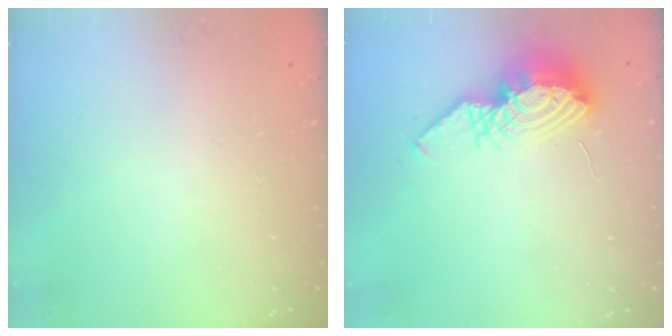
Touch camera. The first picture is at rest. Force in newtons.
{"total": 9.7, "press": 9.6, "slide": 0.9}